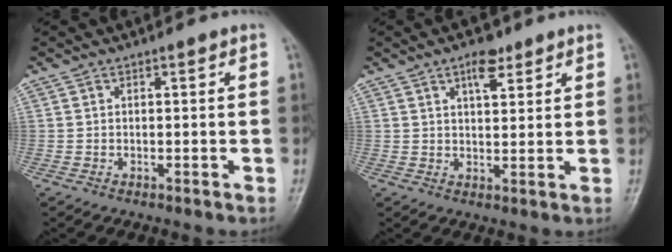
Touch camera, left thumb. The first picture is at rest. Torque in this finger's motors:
{"motor_torque": [-0.55, 0.37, -0.17, -0.05, 0.01]}